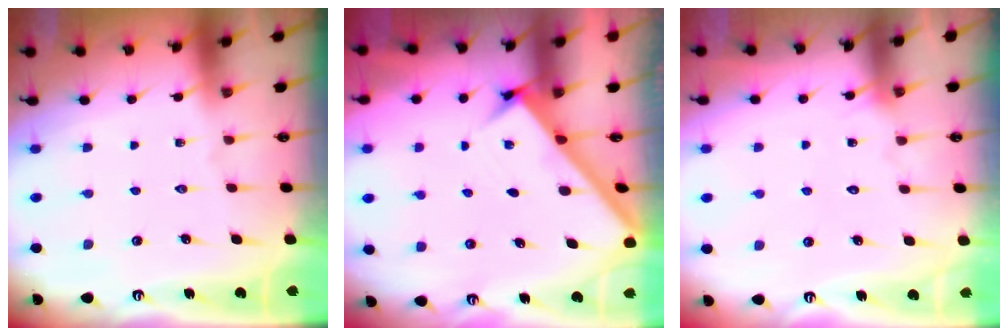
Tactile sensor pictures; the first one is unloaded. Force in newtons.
{"total": 2.4, "press": 2.4, "slide": 0.3}
{"total": 5.4, "press": 5.4, "slide": 0.3}